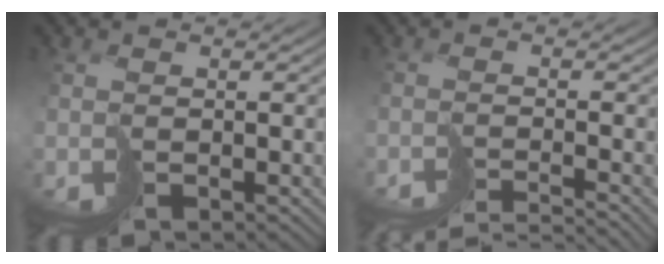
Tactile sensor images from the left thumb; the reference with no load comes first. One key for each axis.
{"total": 5.0, "fx": -4.8, "fy": -0.9, "fz": 1.0, "tx": -0.002, "ty": -0.001, "tz": -0.074}